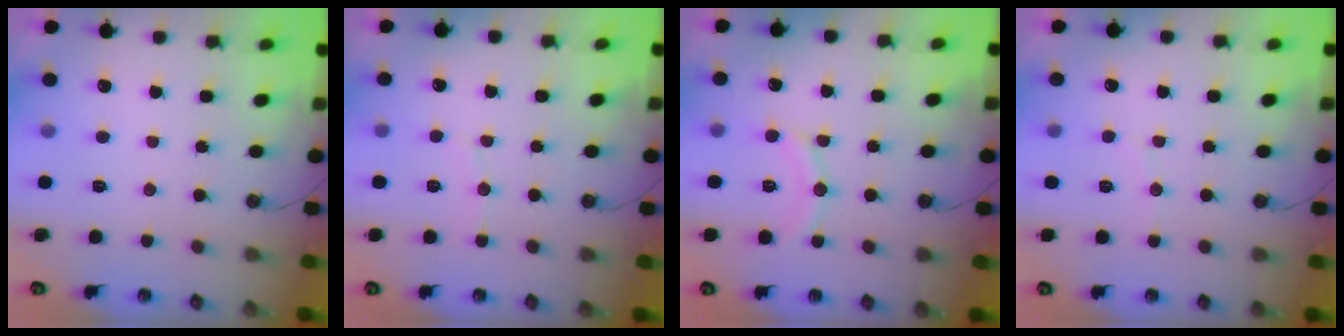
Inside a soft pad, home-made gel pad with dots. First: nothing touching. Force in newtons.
{"total": 3.8, "press": 3.4, "slide": 1.7}
{"total": 10.7, "press": 10.7, "slide": 1.0}
{"total": 2.7, "press": 2.4, "slide": 1.2}